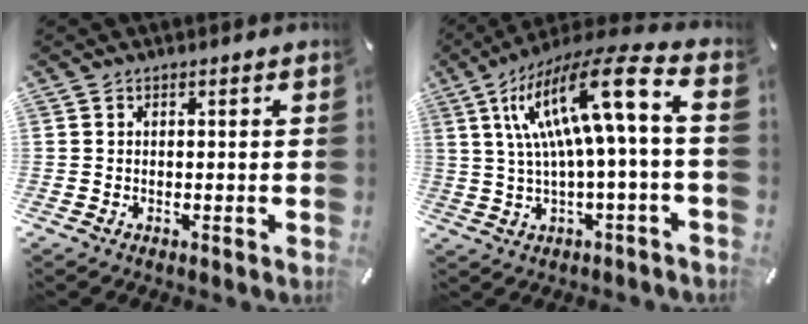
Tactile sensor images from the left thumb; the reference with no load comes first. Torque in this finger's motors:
{"motor_torque": [0.15, 1.54, 2.30, -0.49, 0.31]}